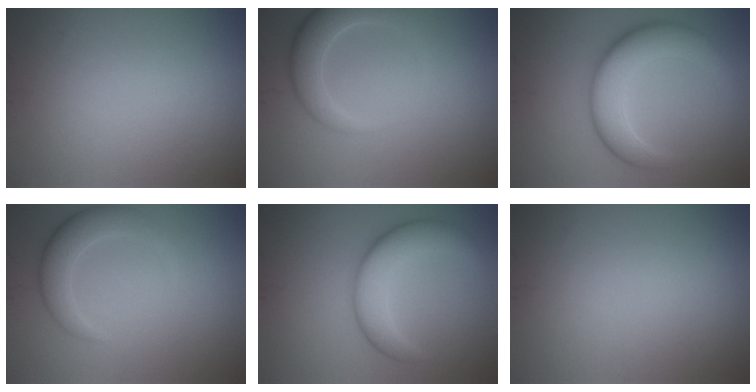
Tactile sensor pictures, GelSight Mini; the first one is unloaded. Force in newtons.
{"total": 4.0, "press": 4.0, "slide": 0.3}
{"total": 7.2, "press": 7.2, "slide": 0.3}
{"total": 3.9, "press": 3.9, "slide": 0.1}
{"total": 5.7, "press": 5.7, "slide": 0.0}
{"total": 0.0}